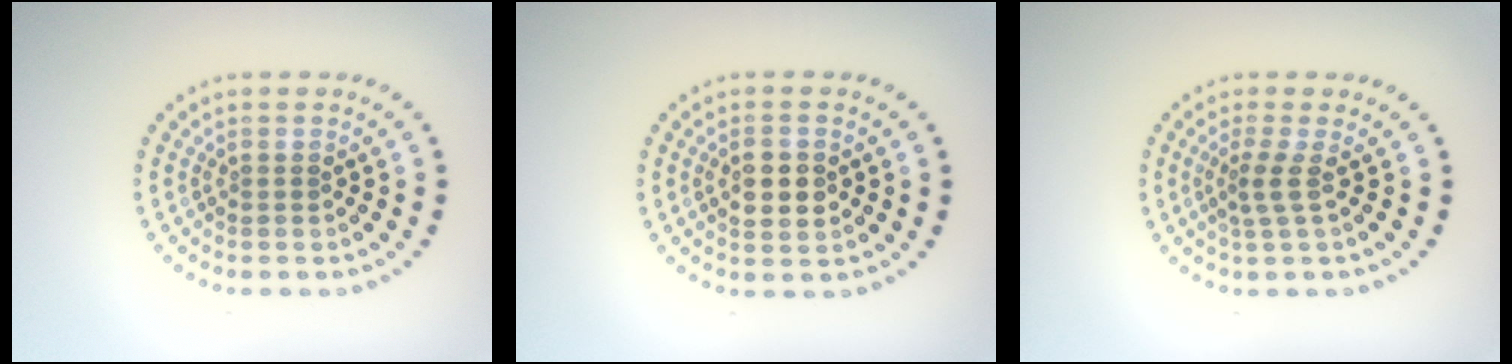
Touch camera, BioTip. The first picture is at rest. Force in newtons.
{"total": 2.7, "press": 2.7, "slide": 0.3}
{"total": 1.8, "press": 1.1, "slide": 1.4}